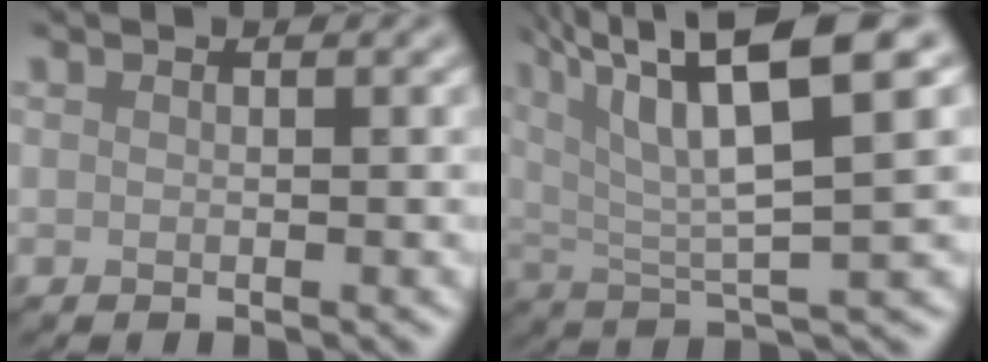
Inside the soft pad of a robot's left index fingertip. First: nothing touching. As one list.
[{"total": 10.7, "force": [5.5, 2.3, 8.9], "torque": [-0.142, 0.018, 0.094]}]